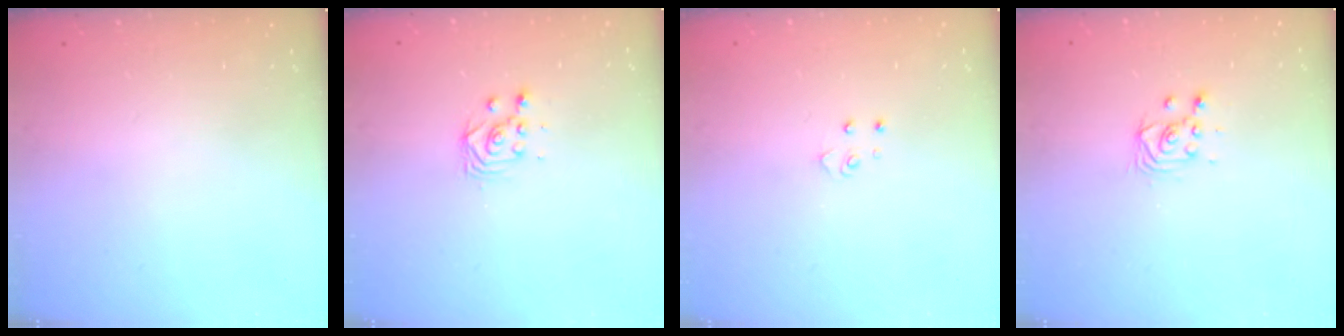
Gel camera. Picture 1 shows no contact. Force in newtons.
{"total": 3.0, "press": 3.0, "slide": 0.2}
{"total": 4.0, "press": 4.0, "slide": 0.4}
{"total": 3.3, "press": 3.3, "slide": 0.4}